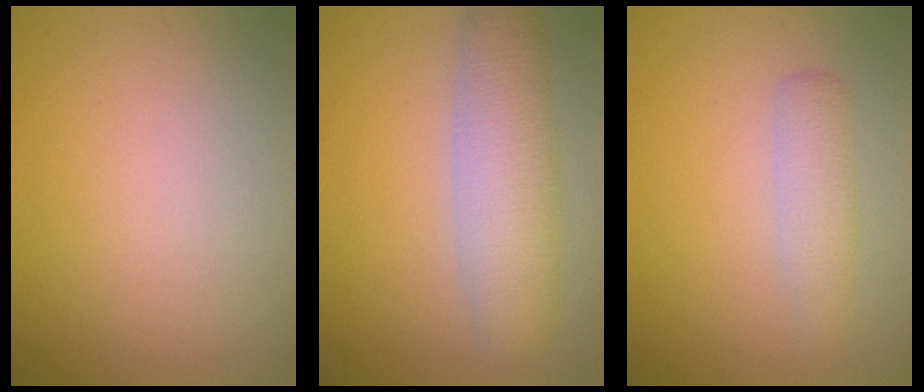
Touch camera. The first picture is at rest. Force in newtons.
{"total": 5.7, "press": 5.7, "slide": 0.3}
{"total": 2.2, "press": 2.2, "slide": 0.0}